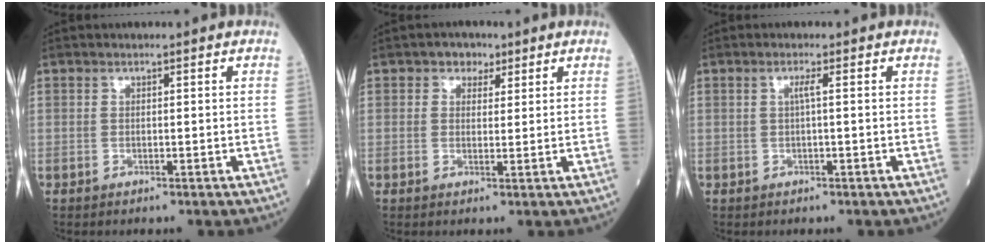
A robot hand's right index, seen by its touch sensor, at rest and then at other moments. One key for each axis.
{"total": 2.7, "fx": 1.5, "fy": 2.0, "fz": 1.0, "tx": -0.011, "ty": 0.005, "tz": 0.018}
{"total": 1.1, "fx": 0.1, "fy": -0.2, "fz": 1.1, "tx": -0.022, "ty": 0.002, "tz": 0.000}